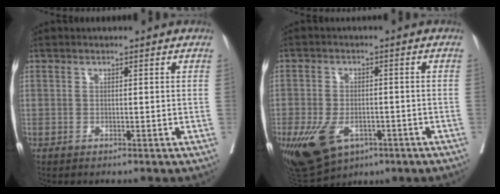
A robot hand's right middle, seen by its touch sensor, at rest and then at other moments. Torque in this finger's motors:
{"motor_torque": [1.60, -0.54, 1.05, 0.21]}